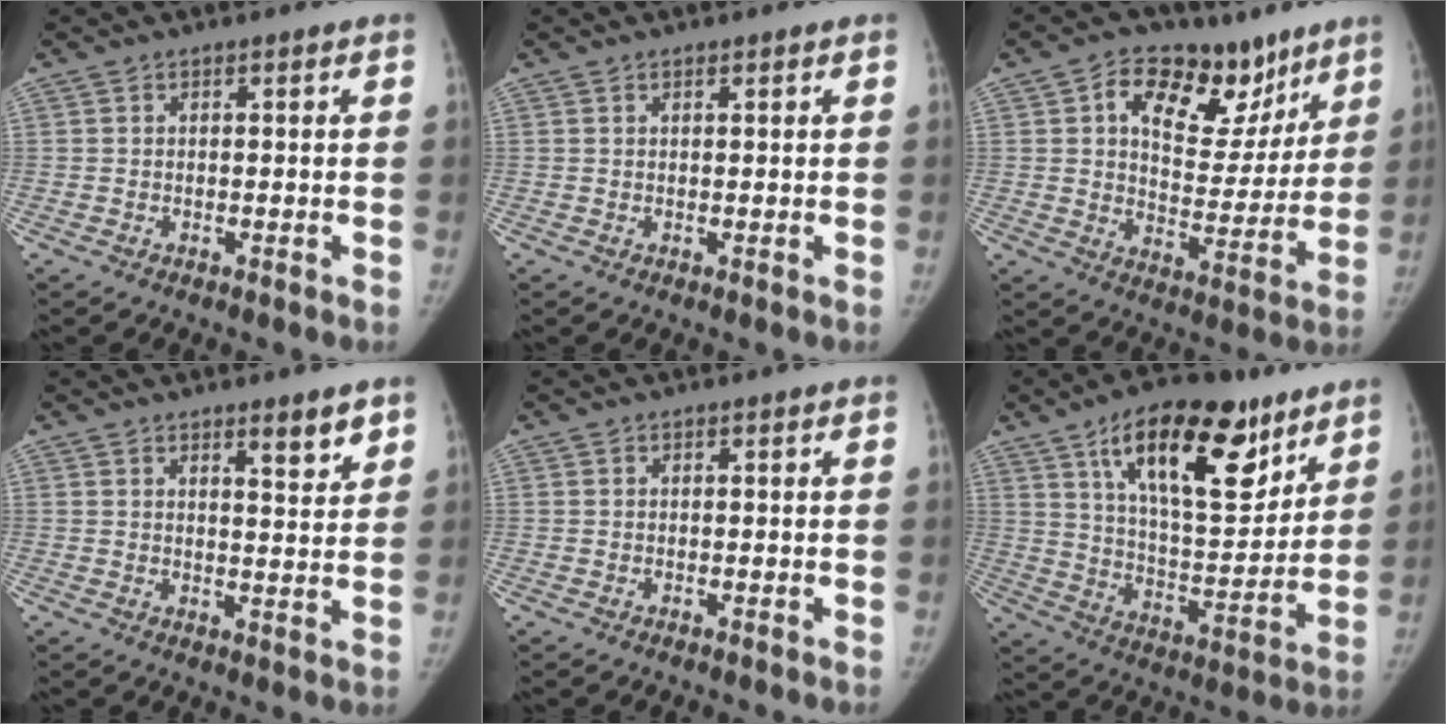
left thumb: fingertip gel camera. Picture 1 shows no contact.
{"total": 0.7, "force": [0.5, 0.2, 0.4], "torque": [-0.007, -0.002, 0.008]}
{"total": 19.1, "force": [10.0, 11.4, 11.6], "torque": [-0.113, -0.031, 0.152]}
{"total": 5.2, "force": [3.5, 1.3, 3.6], "torque": [-0.039, -0.026, 0.050]}
{"total": 0.0}
{"total": 23.3, "force": [13.2, 9.9, 16.4], "torque": [-0.218, -0.051, 0.221]}